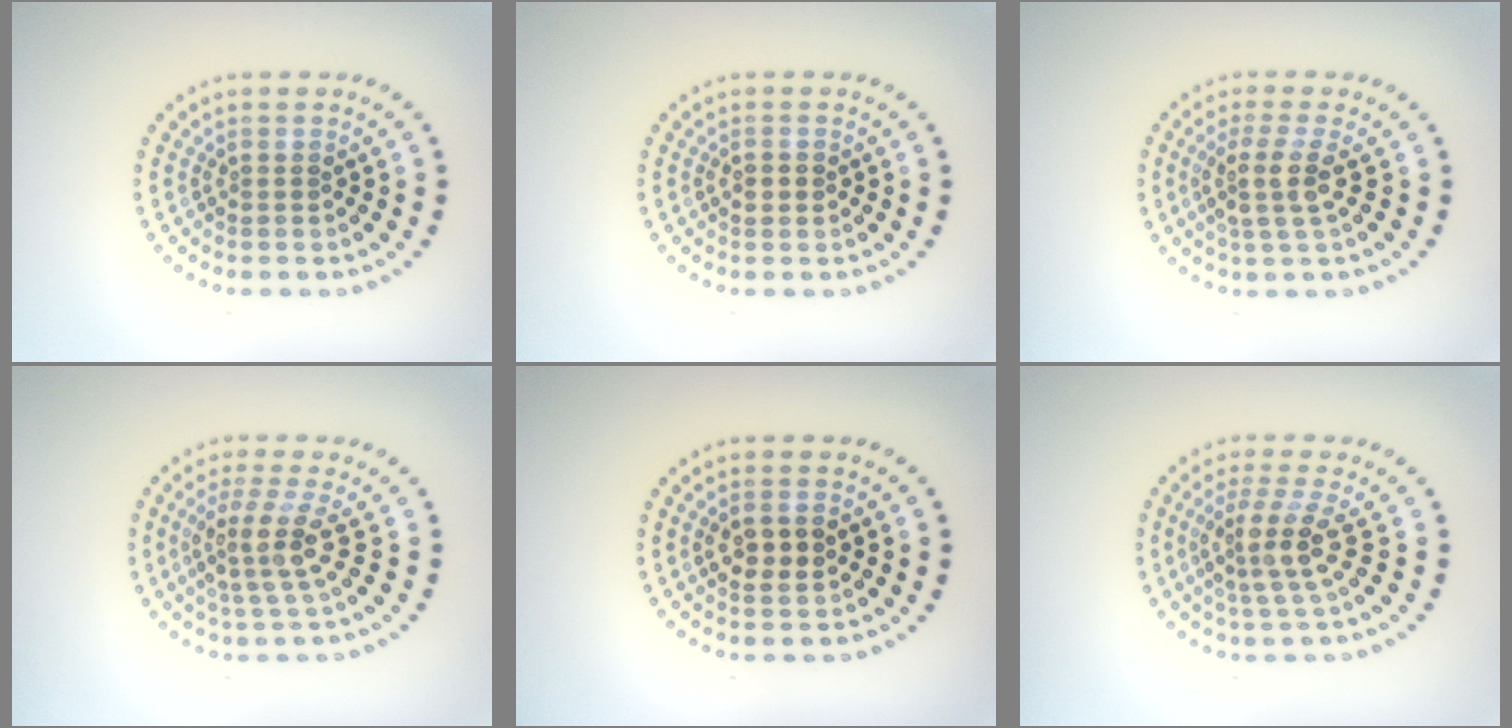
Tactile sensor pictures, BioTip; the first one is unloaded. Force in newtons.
{"total": 1.5, "press": 1.5, "slide": 0.0}
{"total": 3.1, "press": 2.4, "slide": 2.0}
{"total": 3.7, "press": 2.7, "slide": 2.6}
{"total": 2.5, "press": 2.5, "slide": 0.5}
{"total": 3.7, "press": 2.8, "slide": 2.5}